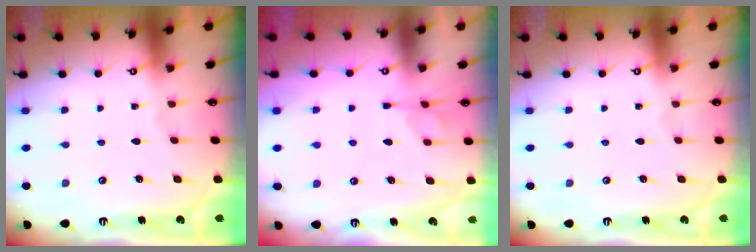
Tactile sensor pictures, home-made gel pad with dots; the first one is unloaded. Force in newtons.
{"total": 1.2, "press": 0.0, "slide": 1.2}
{"total": 0.0}